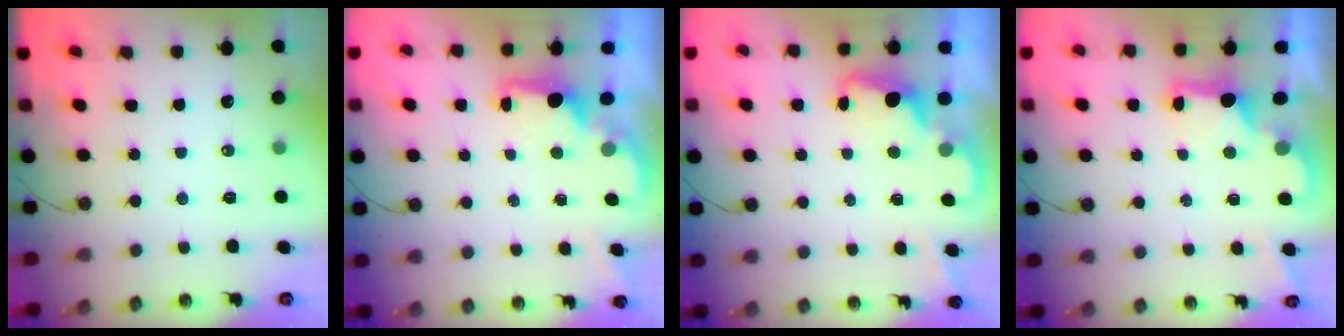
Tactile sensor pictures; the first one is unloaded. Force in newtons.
{"total": 1.7, "press": 1.5, "slide": 0.7}
{"total": 2.0, "press": 1.9, "slide": 0.5}
{"total": 2.0, "press": 2.0, "slide": 0.5}